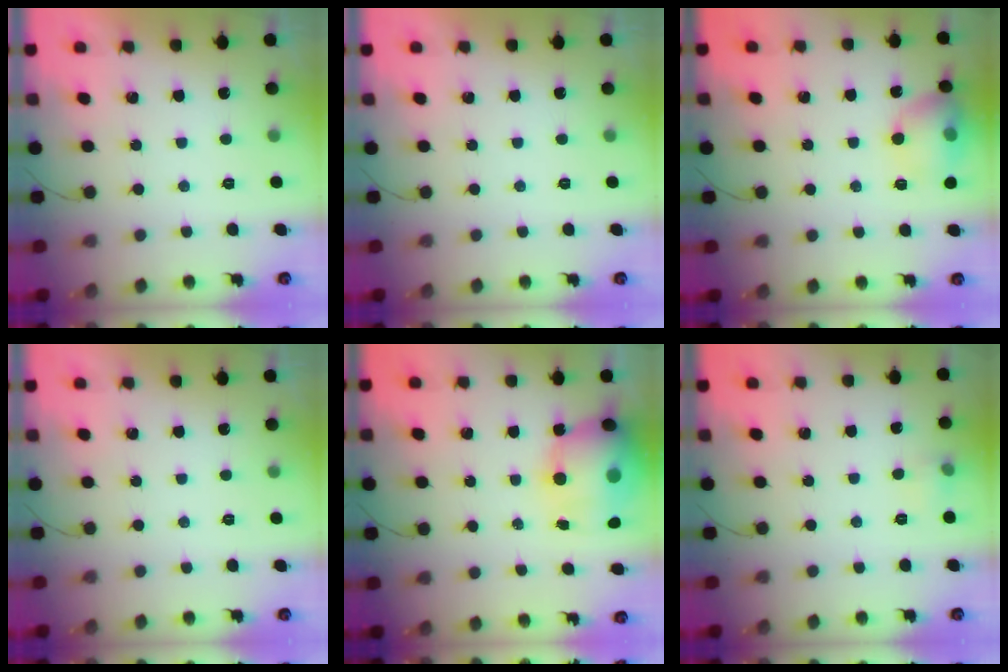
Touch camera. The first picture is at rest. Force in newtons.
{"total": 0.0}
{"total": 12.2, "press": 12.0, "slide": 1.7}
{"total": 0.0}
{"total": 16.0, "press": 15.5, "slide": 3.9}
{"total": 4.8, "press": 4.5, "slide": 1.4}